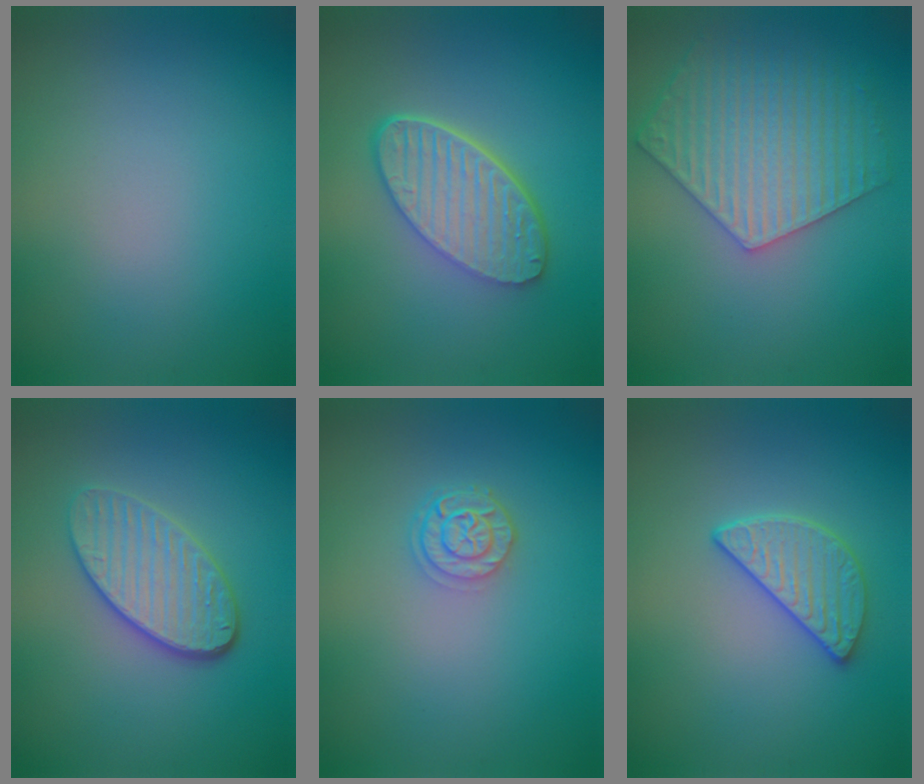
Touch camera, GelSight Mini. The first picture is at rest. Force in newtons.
{"total": 6.0, "press": 4.5, "slide": 3.9}
{"total": 5.6, "press": 5.0, "slide": 2.6}
{"total": 4.0, "press": 3.3, "slide": 2.4}
{"total": 2.4, "press": 2.0, "slide": 1.3}
{"total": 2.9, "press": 2.6, "slide": 1.1}